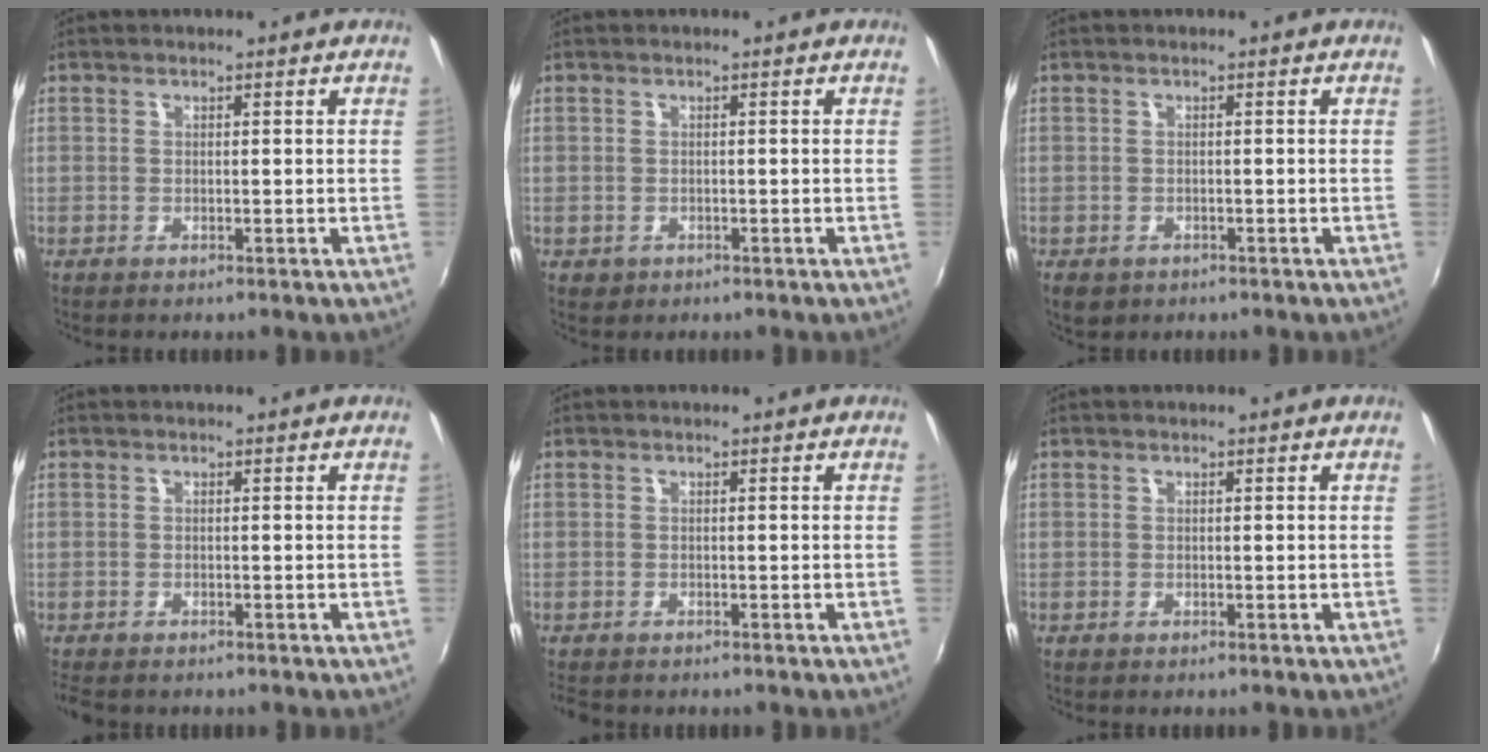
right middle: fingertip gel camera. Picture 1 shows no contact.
{"total": 1.4, "force": [-0.5, 1.2, 0.4], "torque": [-0.010, -0.004, -0.006]}
{"total": 3.2, "force": [-1.6, 2.3, 1.5], "torque": [-0.031, -0.011, -0.021]}
{"total": 2.8, "force": [-2.3, 1.0, 1.1], "torque": [-0.027, -0.017, -0.039]}
{"total": 2.0, "force": [-1.7, 0.7, 0.7], "torque": [-0.015, -0.014, -0.028]}
{"total": 0.0}